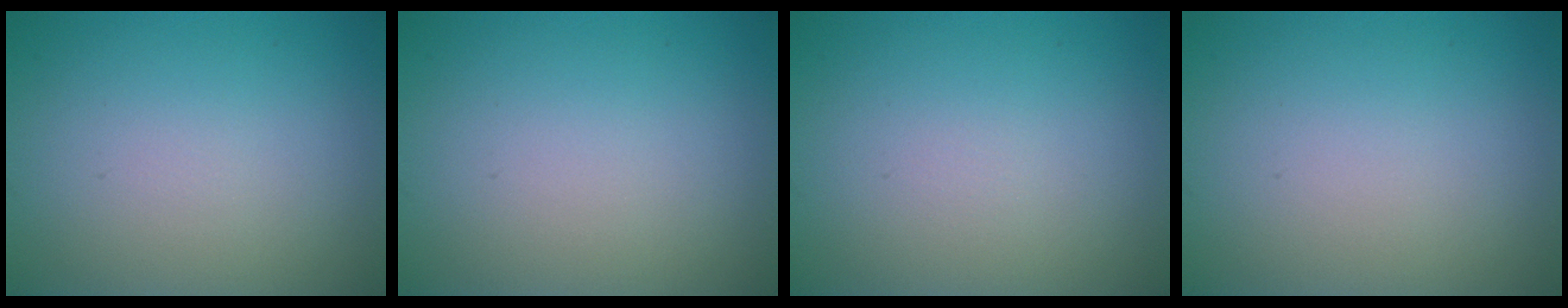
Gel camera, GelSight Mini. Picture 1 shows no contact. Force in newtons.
{"total": 0.0}
{"total": 0.0}
{"total": 0.0}